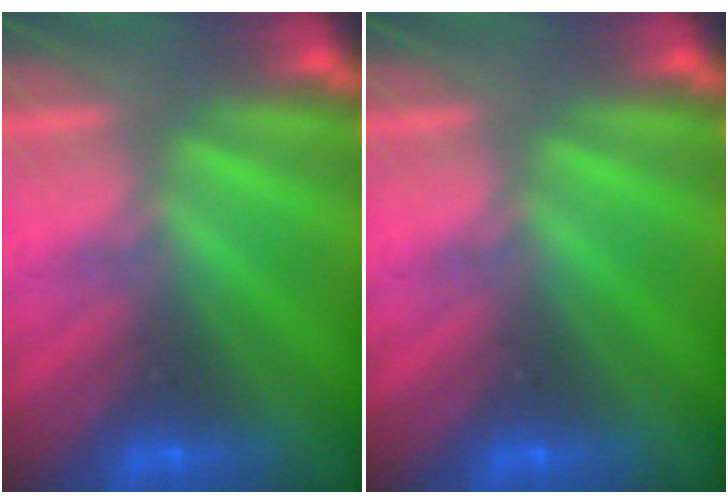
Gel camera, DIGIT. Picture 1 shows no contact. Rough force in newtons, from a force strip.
{"total": 0.0}